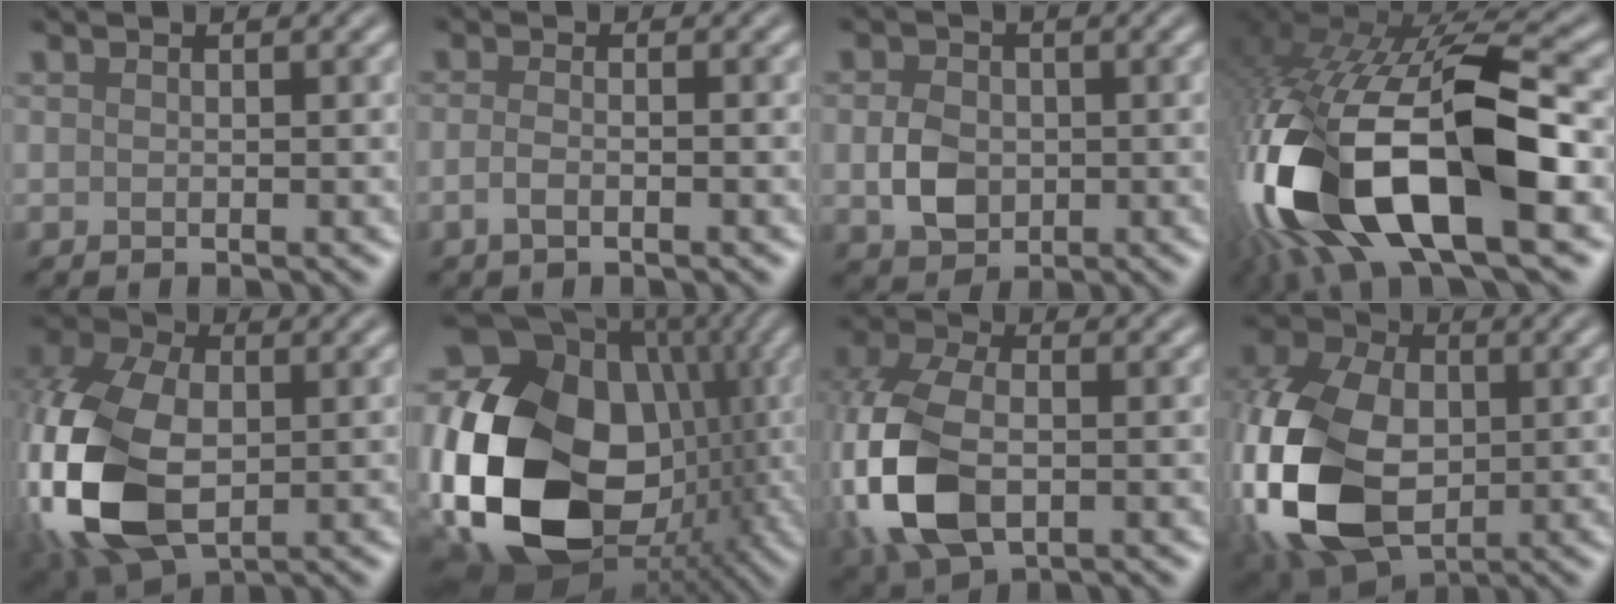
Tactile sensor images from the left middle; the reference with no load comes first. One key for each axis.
{"total": 1.4, "fx": -0.7, "fy": 0.3, "fz": 1.1, "tx": -0.027, "ty": 0.003, "tz": -0.018}
{"total": 3.3, "fx": -0.4, "fy": 2.6, "fz": 2.0, "tx": -0.043, "ty": 0.001, "tz": -0.010}
{"total": 18.6, "fx": -5.7, "fy": 7.9, "fz": 15.9, "tx": -0.334, "ty": -0.036, "tz": -0.078}
{"total": 13.5, "fx": -2.2, "fy": 8.8, "fz": 9.9, "tx": -0.252, "ty": -0.027, "tz": -0.041}
{"total": 20.5, "fx": -1.9, "fy": 15.6, "fz": 13.2, "tx": -0.296, "ty": -0.026, "tz": -0.016}
{"total": 9.9, "fx": -2.0, "fy": 6.3, "fz": 7.4, "tx": -0.199, "ty": -0.020, "tz": -0.041}
{"total": 15.4, "fx": -2.5, "fy": 10.5, "fz": 10.9, "tx": -0.252, "ty": -0.025, "tz": -0.049}